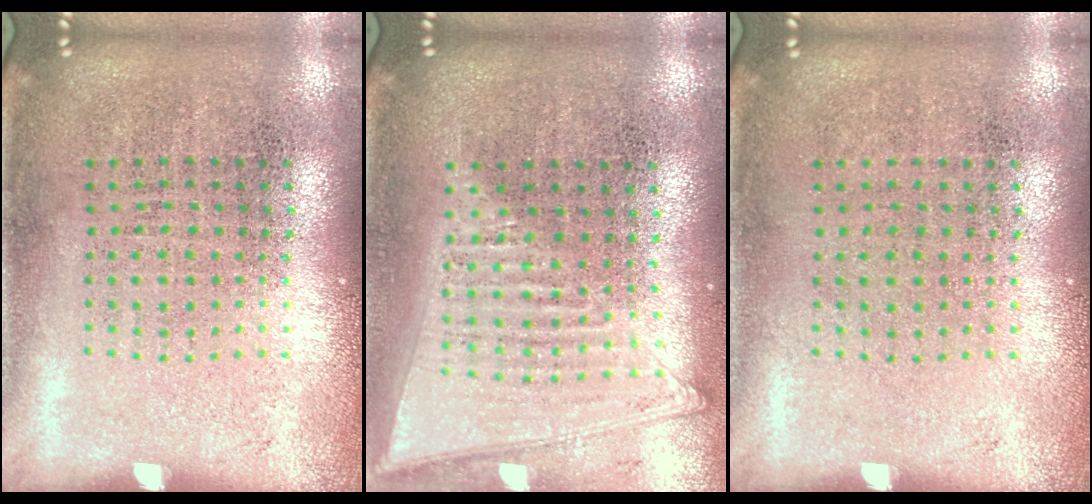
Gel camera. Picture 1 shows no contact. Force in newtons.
{"total": 1.4, "press": 1.3, "slide": 0.5}
{"total": 0.0}